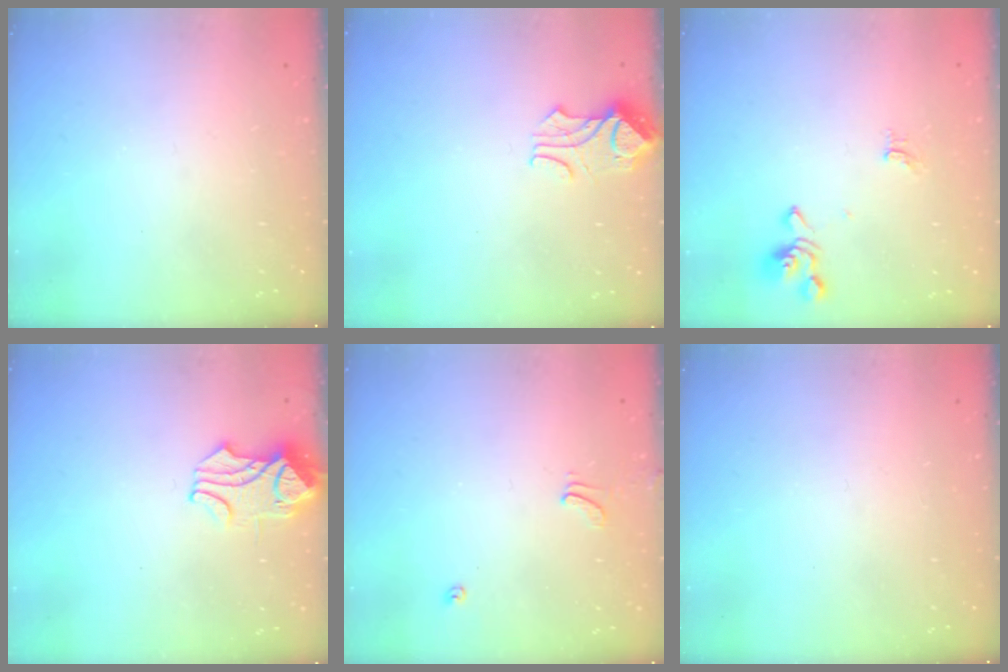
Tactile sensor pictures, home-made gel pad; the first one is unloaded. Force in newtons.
{"total": 1.1, "press": 0.7, "slide": 0.9}
{"total": 2.4, "press": 2.3, "slide": 0.5}
{"total": 1.2, "press": 0.0, "slide": 1.2}
{"total": 2.0, "press": 1.9, "slide": 0.4}
{"total": 0.0}